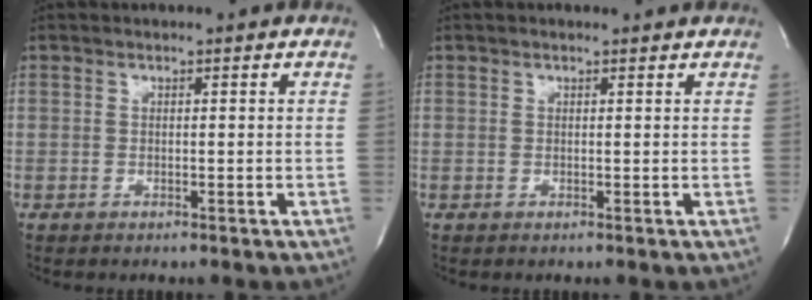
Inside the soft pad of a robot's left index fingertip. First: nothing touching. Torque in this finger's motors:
{"motor_torque": [0.62, -1.12, 0.16, 0.01]}